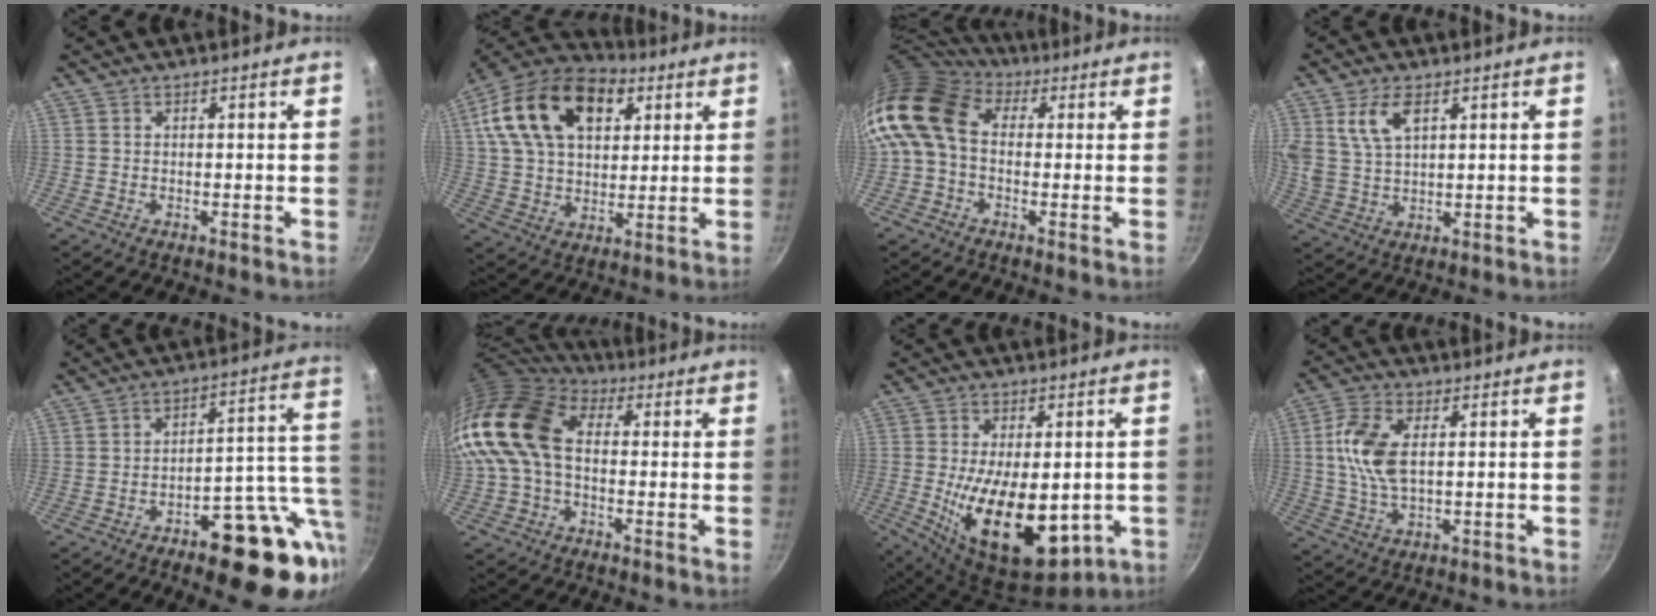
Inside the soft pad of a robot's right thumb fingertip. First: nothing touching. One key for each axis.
{"total": 22.4, "fx": 8.6, "fy": 14.0, "fz": 15.3, "tx": -0.251, "ty": 0.003, "tz": 0.140}
{"total": 11.3, "fx": 0.8, "fy": 8.3, "fz": 7.6, "tx": -0.138, "ty": 0.022, "tz": -0.007}
{"total": 7.6, "fx": 3.3, "fy": 4.0, "fz": 5.5, "tx": -0.103, "ty": -0.011, "tz": 0.070}
{"total": 18.9, "fx": -7.2, "fy": 7.8, "fz": 15.7, "tx": -0.156, "ty": 0.040, "tz": -0.095}
{"total": 13.4, "fx": 0.4, "fy": 9.0, "fz": 9.9, "tx": -0.179, "ty": 0.024, "tz": -0.009}
{"total": 18.7, "fx": -2.7, "fy": 9.9, "fz": 15.6, "tx": -0.242, "ty": -0.020, "tz": -0.022}
{"total": 9.6, "fx": 1.4, "fy": 5.1, "fz": 8.1, "tx": -0.163, "ty": 0.007, "tz": 0.023}